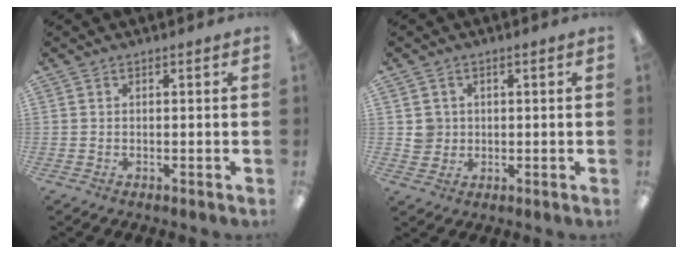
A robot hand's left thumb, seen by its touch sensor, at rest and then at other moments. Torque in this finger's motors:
{"motor_torque": [-0.11, 0.11, 0.04, -0.01, 0.00]}